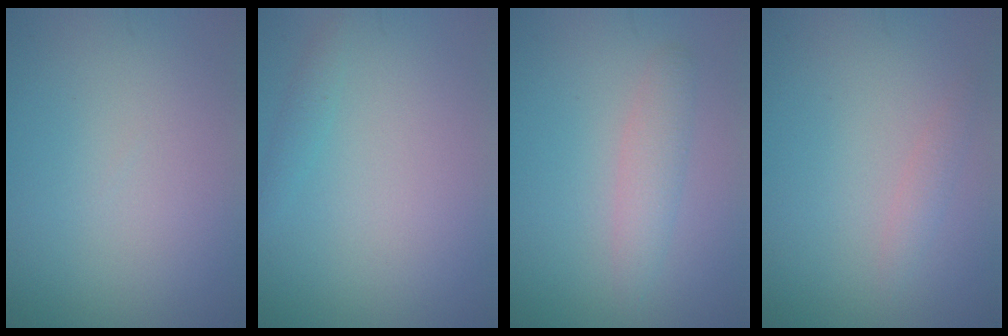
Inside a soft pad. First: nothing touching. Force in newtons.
{"total": 0.8, "press": 0.8, "slide": 0.2}
{"total": 2.0, "press": 2.0, "slide": 0.1}
{"total": 1.0, "press": 1.0, "slide": 0.0}